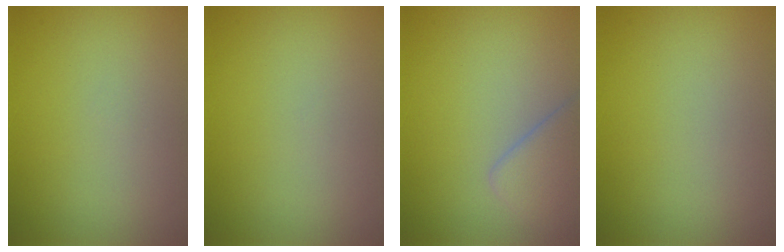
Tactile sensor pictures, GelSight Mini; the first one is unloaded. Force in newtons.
{"total": 0.0}
{"total": 2.9, "press": 2.9, "slide": 0.1}
{"total": 0.0}